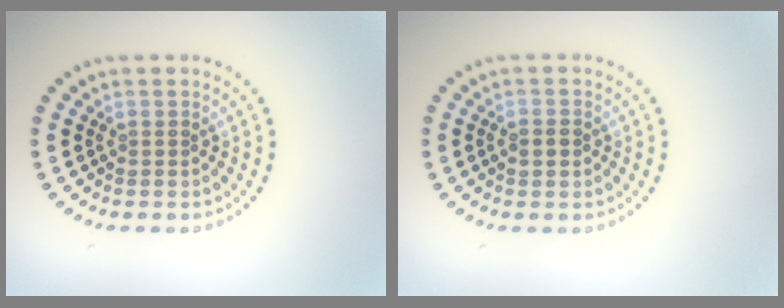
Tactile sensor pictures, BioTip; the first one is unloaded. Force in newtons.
{"total": 1.8, "press": 1.8, "slide": 0.0}